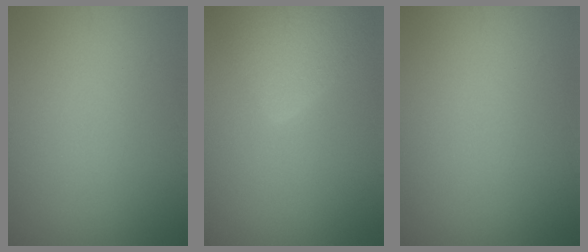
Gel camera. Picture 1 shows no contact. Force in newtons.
{"total": 3.9, "press": 3.9, "slide": 0.4}
{"total": 0.0}